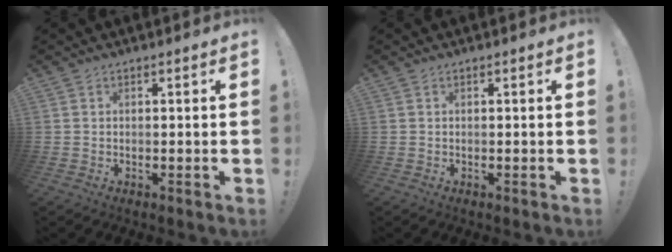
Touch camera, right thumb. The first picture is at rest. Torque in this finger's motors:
{"motor_torque": [-0.10, -0.01, 0.00, 0.00, 0.00]}